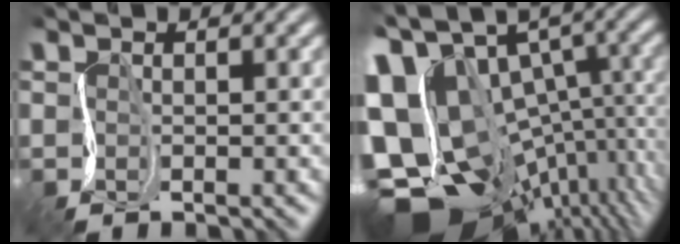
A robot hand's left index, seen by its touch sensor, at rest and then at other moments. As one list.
[{"total": 19.3, "force": [-4.4, 13.5, 13.0], "torque": [-0.217, 0.011, -0.040]}]